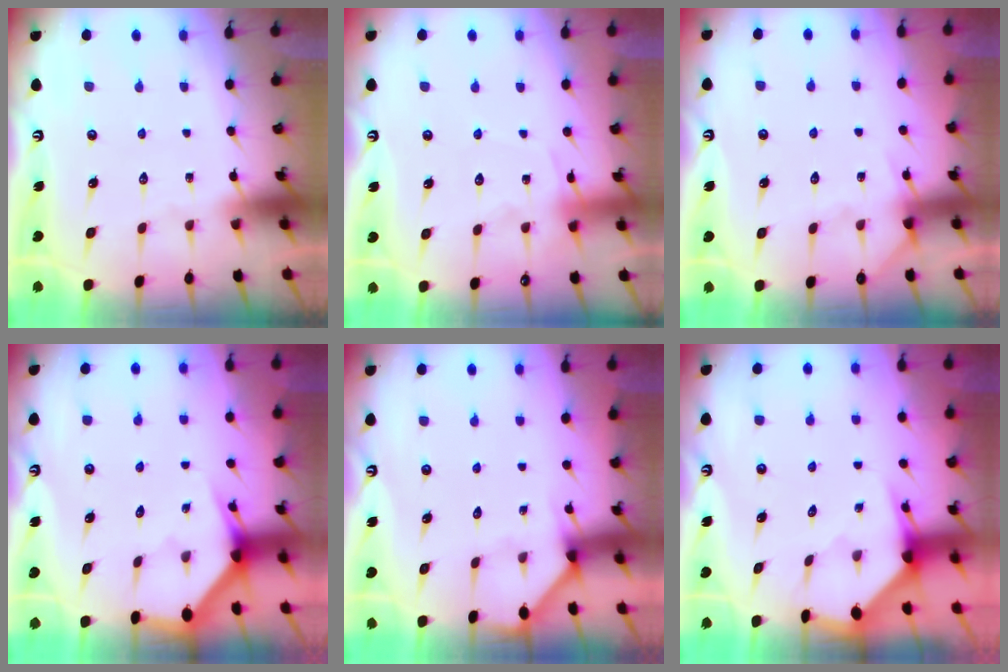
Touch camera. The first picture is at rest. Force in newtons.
{"total": 6.2, "press": 6.1, "slide": 0.7}
{"total": 5.1, "press": 5.1, "slide": 0.7}
{"total": 2.9, "press": 2.9, "slide": 0.1}
{"total": 1.4, "press": 1.4, "slide": 0.1}
{"total": 3.3, "press": 3.2, "slide": 0.3}